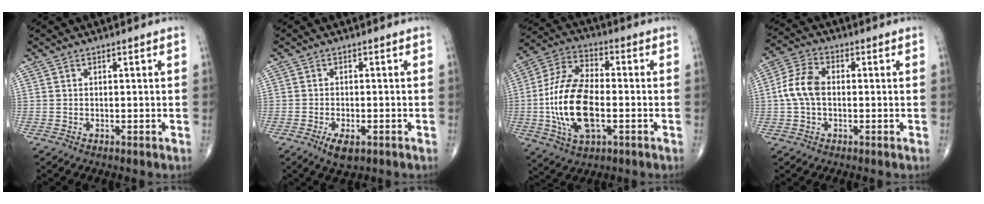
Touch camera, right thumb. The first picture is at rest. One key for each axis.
{"total": 4.1, "fx": -2.0, "fy": 1.7, "fz": 3.1, "tx": -0.055, "ty": -0.001, "tz": -0.031}
{"total": 17.5, "fx": -3.0, "fy": 8.8, "fz": 14.8, "tx": -0.298, "ty": 0.019, "tz": -0.054}
{"total": 7.5, "fx": -0.2, "fy": 4.8, "fz": 5.8, "tx": -0.120, "ty": 0.022, "tz": -0.012}